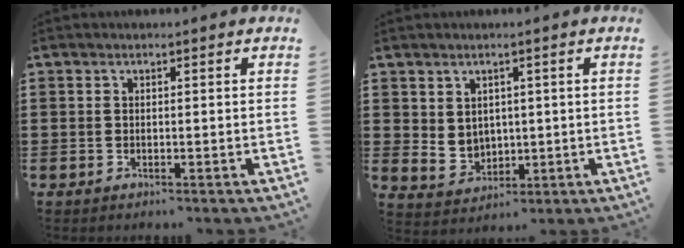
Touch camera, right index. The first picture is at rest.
{"total": 3.4, "force": [2.0, 2.7, 0.7], "torque": [-0.029, -0.001, 0.038]}